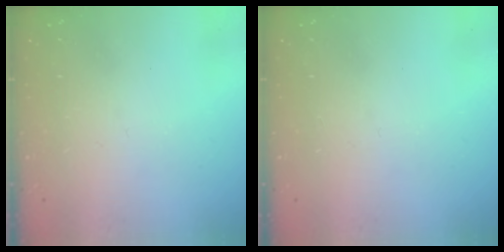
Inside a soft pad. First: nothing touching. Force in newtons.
{"total": 0.0}